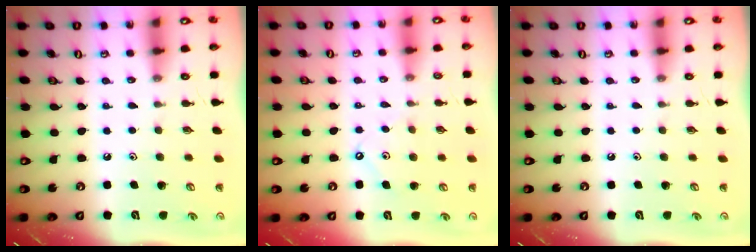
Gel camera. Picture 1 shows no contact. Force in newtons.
{"total": 6.1, "press": 6.1, "slide": 0.6}
{"total": 0.0}